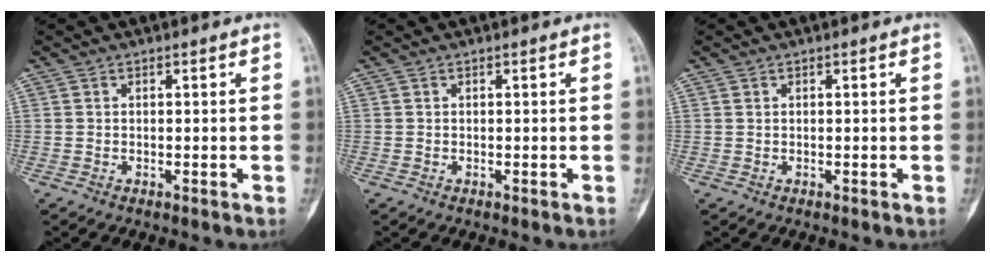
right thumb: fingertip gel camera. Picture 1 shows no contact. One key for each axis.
{"total": 0.0}
{"total": 0.0}